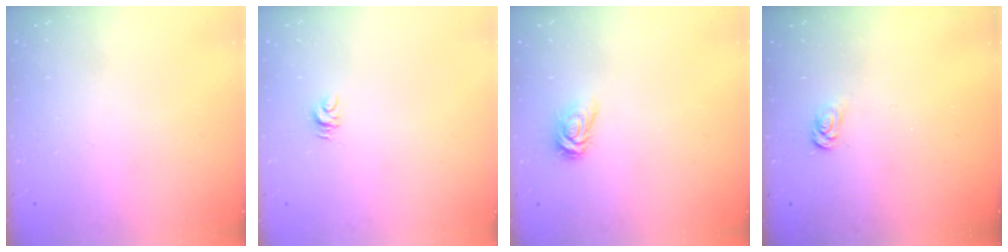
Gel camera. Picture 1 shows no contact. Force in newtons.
{"total": 3.7, "press": 3.7, "slide": 0.1}
{"total": 4.8, "press": 4.8, "slide": 0.5}
{"total": 2.6, "press": 2.6, "slide": 0.3}